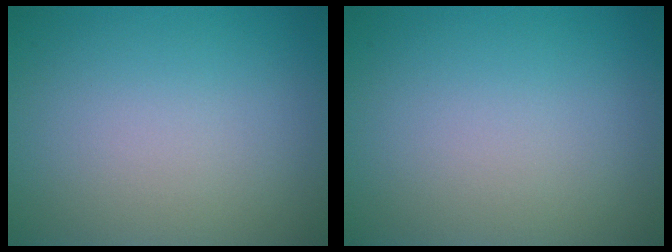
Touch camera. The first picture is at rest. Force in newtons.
{"total": 0.0}